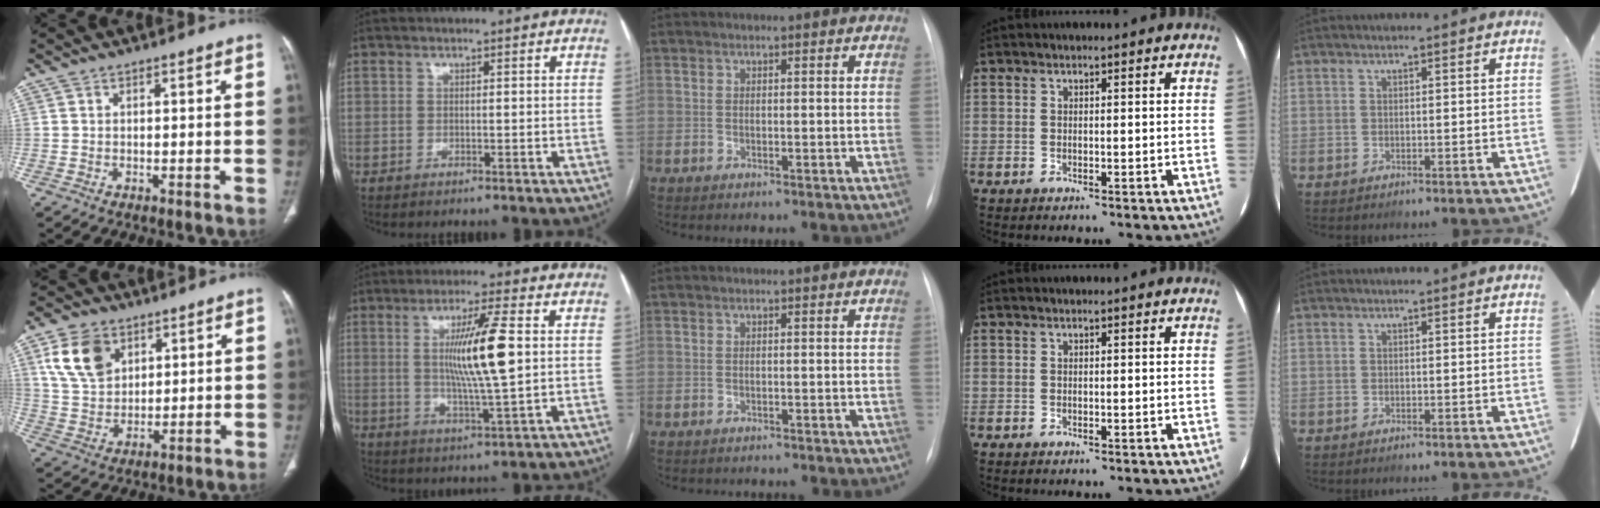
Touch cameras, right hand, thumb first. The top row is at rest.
{"thumb": {"total": 11.0, "force": [5.0, 7.6, 6.1], "torque": [-0.093, -0.014, 0.104]}, "index": {"total": 11.1, "force": [1.5, 0.1, 11.0], "torque": [-0.199, -0.007, 0.028]}, "middle": {"total": 1.2, "force": [-1.1, 0.4, 0.1], "torque": [-0.004, -0.002, -0.015]}}